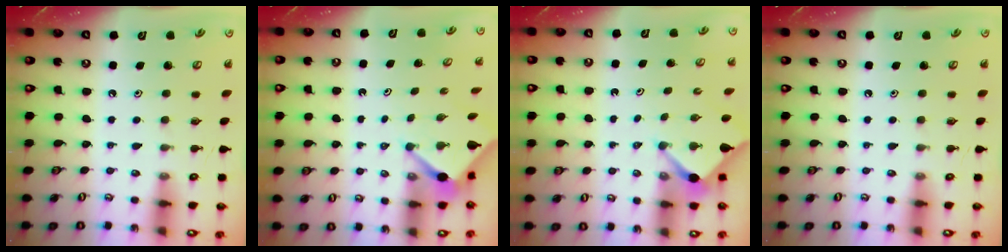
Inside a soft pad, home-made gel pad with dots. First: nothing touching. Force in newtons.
{"total": 3.1, "press": 3.1, "slide": 0.3}
{"total": 2.6, "press": 2.5, "slide": 0.3}
{"total": 0.0}